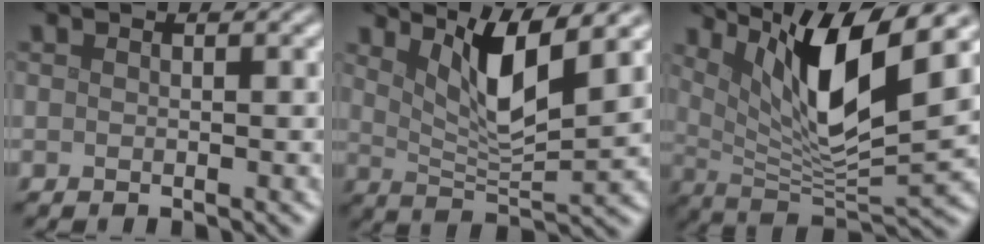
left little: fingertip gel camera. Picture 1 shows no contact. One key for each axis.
{"total": 5.9, "fx": 3.2, "fy": 1.2, "fz": 4.8, "tx": -0.085, "ty": -0.009, "tz": 0.058}
{"total": 10.2, "fx": 4.4, "fy": 2.4, "fz": 8.9, "tx": -0.148, "ty": -0.009, "tz": 0.083}